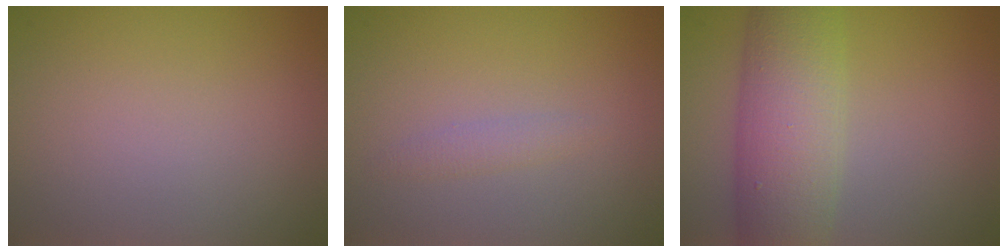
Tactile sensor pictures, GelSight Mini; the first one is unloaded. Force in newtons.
{"total": 1.0, "press": 1.0, "slide": 0.0}
{"total": 8.4, "press": 8.4, "slide": 0.2}